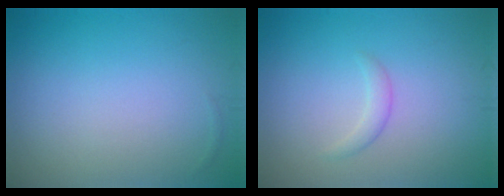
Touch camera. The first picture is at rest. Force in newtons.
{"total": 1.1, "press": 1.1, "slide": 0.1}